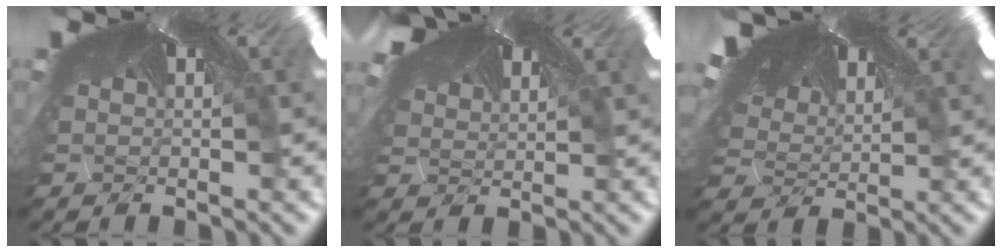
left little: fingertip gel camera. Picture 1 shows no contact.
{"total": 1.5, "force": [-1.2, -0.8, -0.3], "torque": [0.007, -0.015, -0.010]}
{"total": 2.3, "force": [-2.2, 0.3, 0.3], "torque": [-0.024, -0.028, -0.027]}